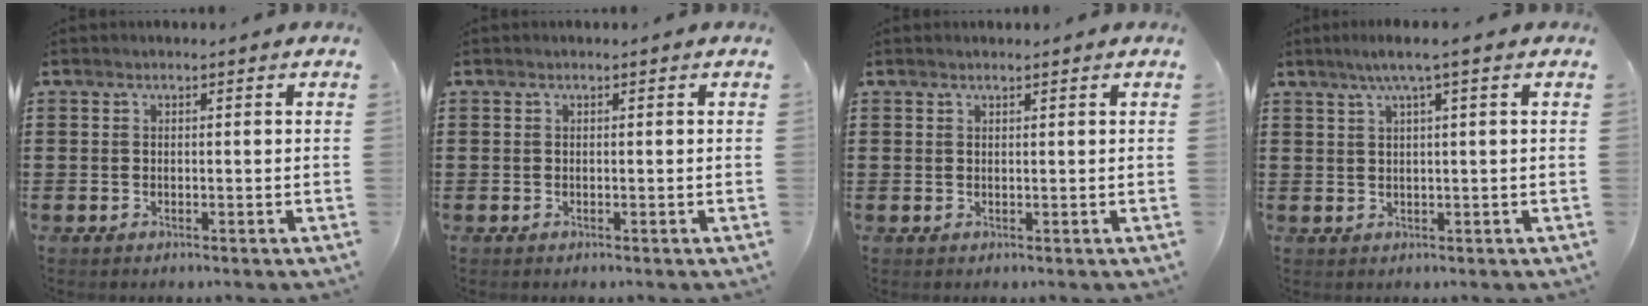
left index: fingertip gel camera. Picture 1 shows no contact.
{"total": 0.0}
{"total": 0.5, "force": [0.5, 0.0, 0.2], "torque": [-0.005, 0.000, 0.010]}
{"total": 3.0, "force": [1.4, -0.3, 2.7], "torque": [-0.052, -0.001, 0.022]}